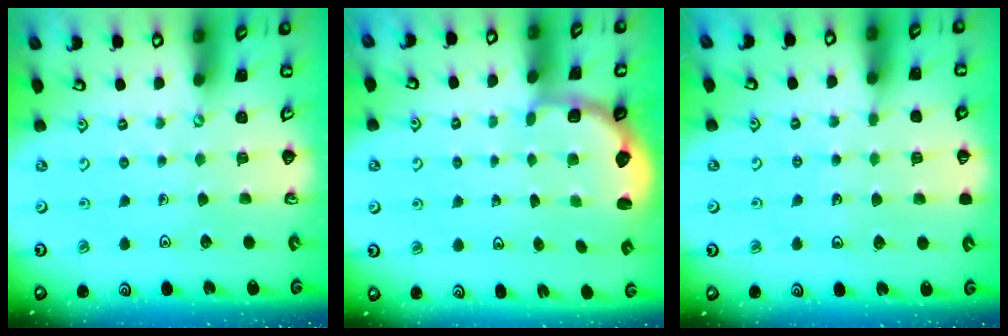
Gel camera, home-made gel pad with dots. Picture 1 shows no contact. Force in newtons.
{"total": 2.9, "press": 2.4, "slide": 1.6}
{"total": 5.4, "press": 5.2, "slide": 1.6}